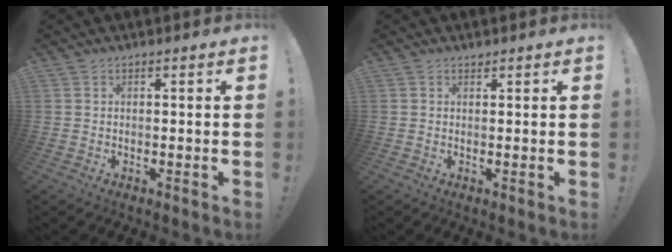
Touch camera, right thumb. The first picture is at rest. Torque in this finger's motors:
{"motor_torque": [-0.39, -0.17, -0.04, 0.31, 0.00]}